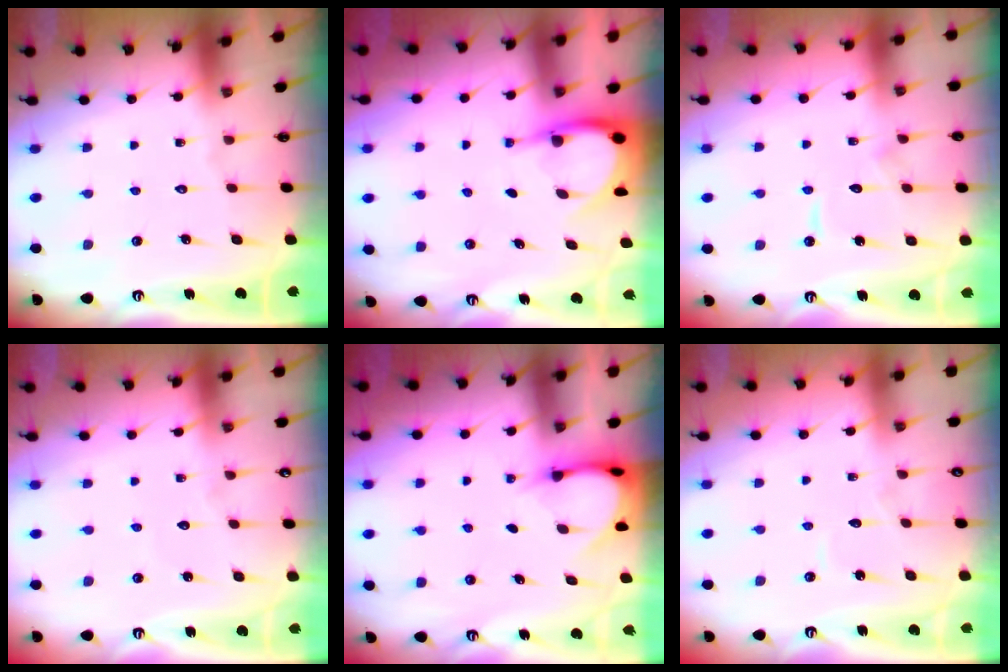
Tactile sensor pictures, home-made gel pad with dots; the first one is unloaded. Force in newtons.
{"total": 4.9, "press": 4.9, "slide": 0.5}
{"total": 7.8, "press": 7.7, "slide": 0.7}
{"total": 3.0, "press": 3.0, "slide": 0.3}
{"total": 4.0, "press": 3.9, "slide": 0.3}
{"total": 2.7, "press": 2.7, "slide": 0.3}